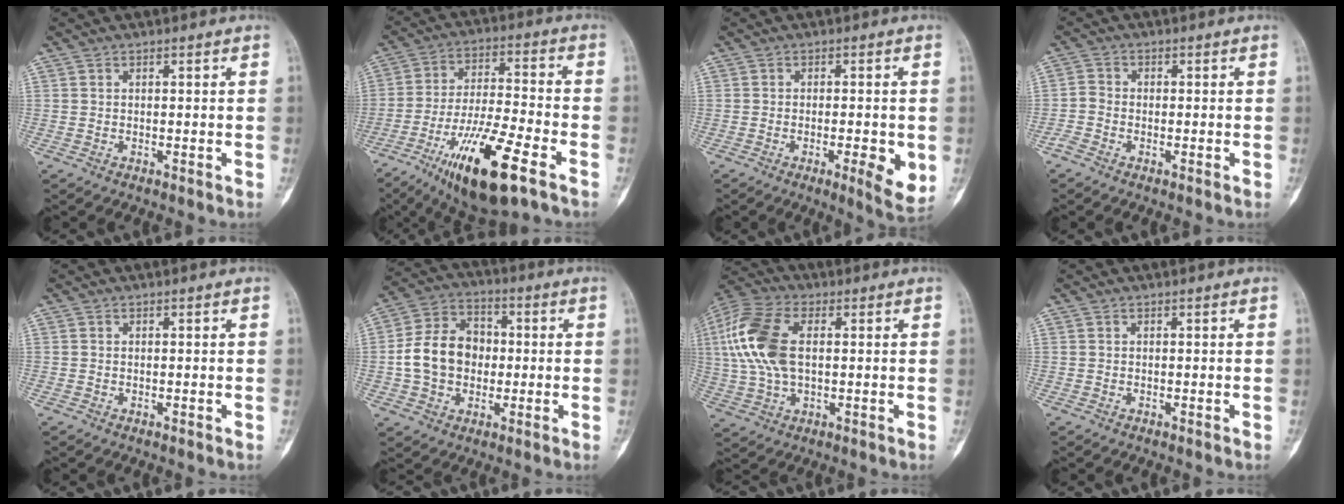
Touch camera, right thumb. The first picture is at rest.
{"total": 18.1, "force": [-9.5, 4.2, 14.8], "torque": [-0.278, 0.030, -0.159]}
{"total": 7.0, "force": [-1.5, 1.7, 6.6], "torque": [-0.088, -0.013, -0.018]}
{"total": 2.4, "force": [-1.4, 1.5, 1.2], "torque": [-0.025, 0.002, -0.040]}
{"total": 0.0}
{"total": 12.7, "force": [-0.7, 10.0, 7.8], "torque": [-0.115, 0.029, -0.019]}
{"total": 15.3, "force": [2.4, 8.6, 12.5], "torque": [-0.284, 0.016, 0.044]}
{"total": 0.0}